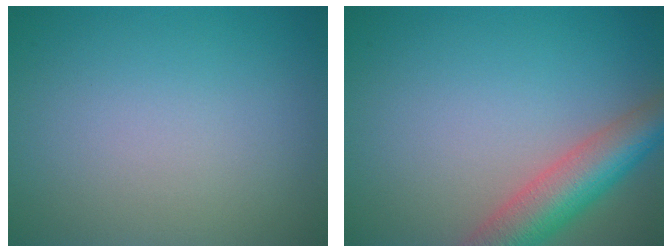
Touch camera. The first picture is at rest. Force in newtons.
{"total": 6.4, "press": 6.4, "slide": 0.4}